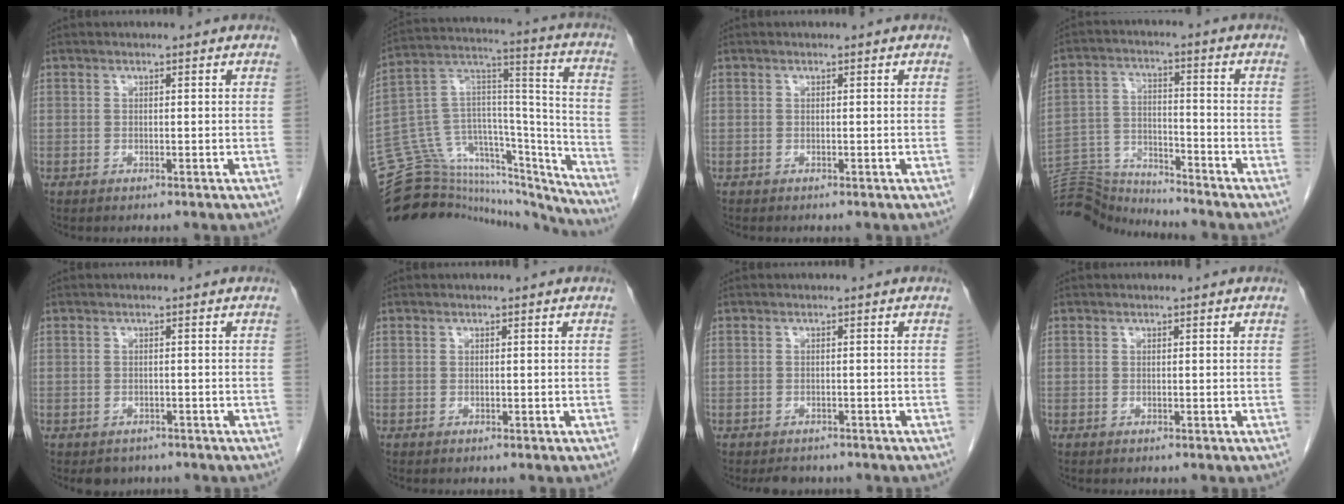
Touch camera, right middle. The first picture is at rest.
{"total": 32.6, "force": [-29.8, 8.9, 9.8], "torque": [-0.148, 0.044, -0.431]}
{"total": 0.0}
{"total": 10.3, "force": [-10.2, 0.0, -0.5], "torque": [0.002, 0.029, -0.187]}
{"total": 2.8, "force": [-2.1, 1.7, 0.5], "torque": [-0.008, 0.003, -0.025]}
{"total": 0.0}
{"total": 2.5, "force": [-2.2, 1.2, 0.3], "torque": [-0.008, 0.000, -0.030]}
{"total": 0.0}